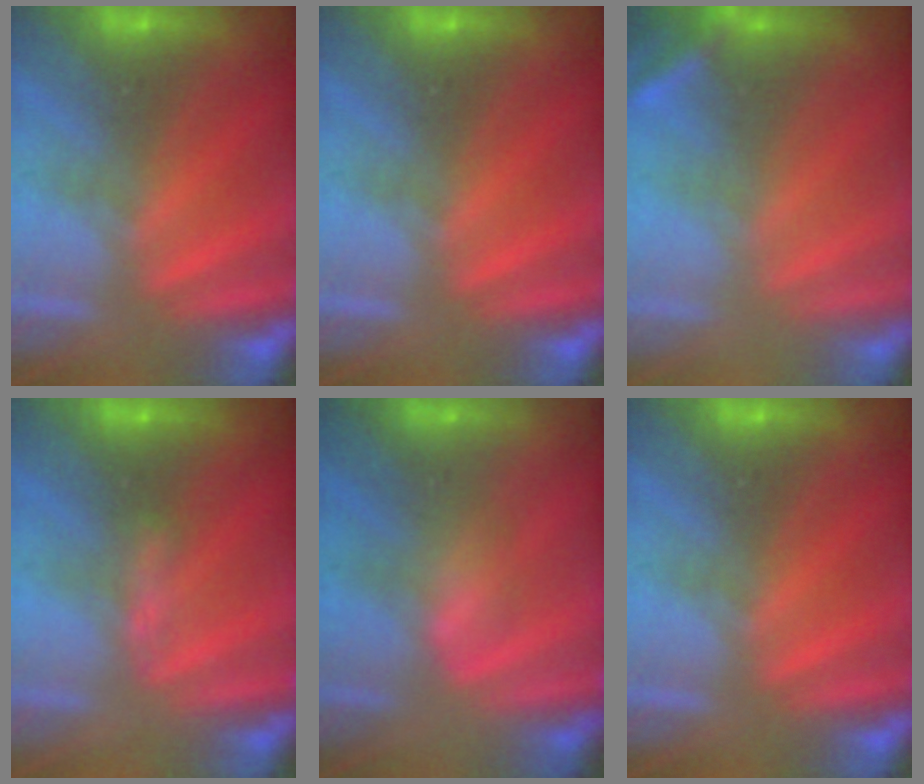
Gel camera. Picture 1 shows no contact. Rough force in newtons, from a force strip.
{"total": 0.0}
{"total": 2.6}
{"total": 2.9}
{"total": 2.8}
{"total": 0.0}